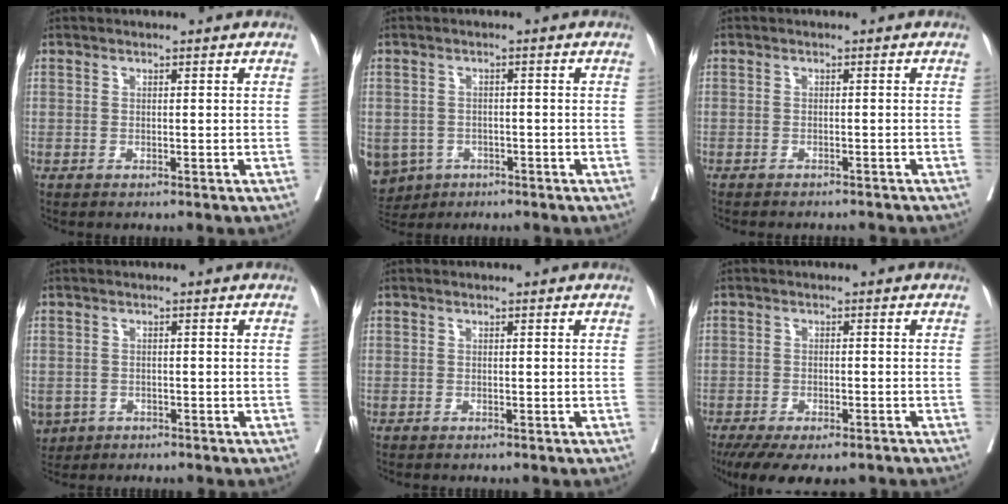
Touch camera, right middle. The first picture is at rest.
{"total": 10.2, "force": [-5.2, 8.3, 2.9], "torque": [-0.091, -0.006, -0.071]}
{"total": 7.4, "force": [-7.0, 1.3, 2.3], "torque": [-0.020, -0.008, -0.080]}
{"total": 5.5, "force": [-2.8, 4.4, 1.7], "torque": [-0.042, -0.002, -0.041]}
{"total": 0.0}
{"total": 11.3, "force": [-8.3, 4.5, 6.2], "torque": [-0.102, -0.014, -0.118]}